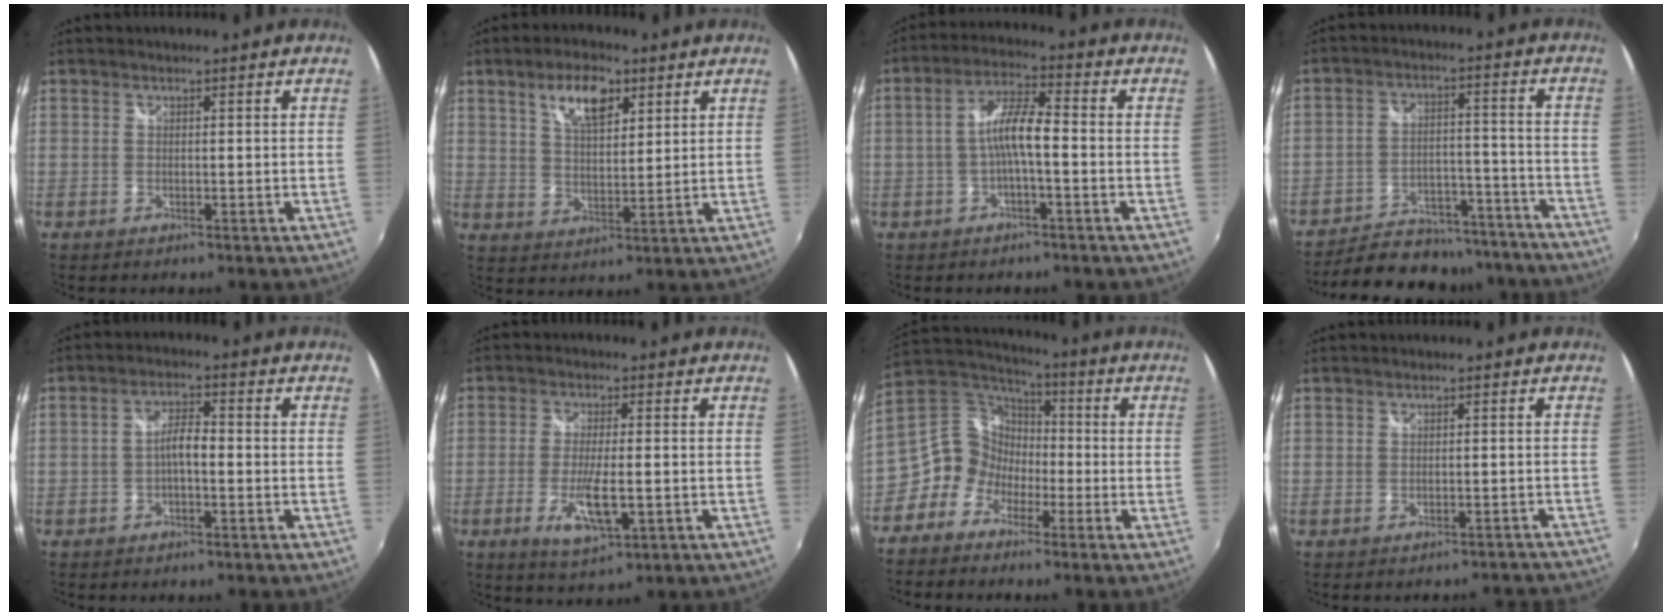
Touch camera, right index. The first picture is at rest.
{"total": 8.2, "force": [4.4, 3.5, 6.0], "torque": [-0.107, 0.013, 0.079]}
{"total": 6.3, "force": [-1.6, 1.1, 6.0], "torque": [-0.124, 0.014, -0.029]}
{"total": 21.4, "force": [-18.8, 8.0, 6.2], "torque": [-0.131, 0.032, -0.240]}
{"total": 3.5, "force": [-1.2, 1.1, 3.1], "torque": [-0.060, 0.010, -0.022]}
{"total": 8.0, "force": [-2.7, 1.9, 7.3], "torque": [-0.145, -0.017, -0.045]}
{"total": 9.5, "force": [-3.7, 8.1, 3.3], "torque": [-0.068, 0.032, -0.085]}
{"total": 5.6, "force": [-5.1, 2.3, 0.6], "torque": [0.010, 0.023, -0.048]}